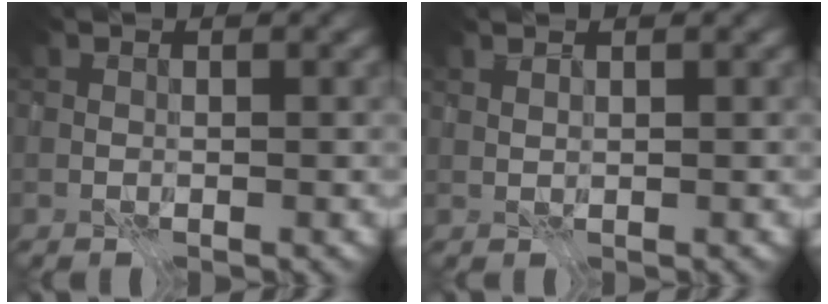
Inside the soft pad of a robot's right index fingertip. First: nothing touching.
{"total": 0.7, "force": [0.6, -0.1, 0.3], "torque": [-0.006, 0.001, 0.015]}